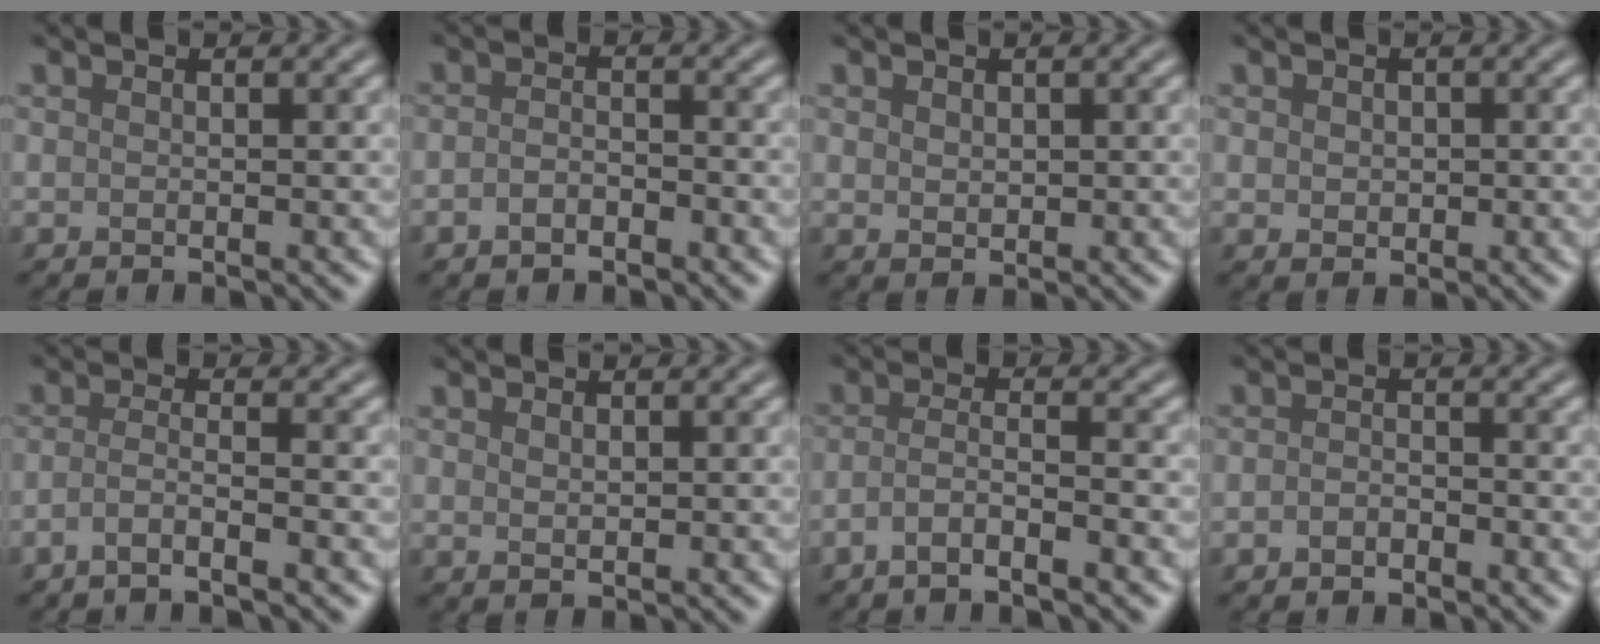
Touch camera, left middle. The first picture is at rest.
{"total": 1.7, "force": [-1.0, 0.9, 1.1], "torque": [-0.022, 0.002, -0.023]}
{"total": 1.1, "force": [0.5, 0.8, 0.6], "torque": [-0.011, -0.003, 0.013]}
{"total": 1.2, "force": [0.2, 1.0, 0.6], "torque": [-0.010, -0.002, 0.005]}
{"total": 2.6, "force": [-1.6, 0.5, 2.0], "torque": [-0.031, -0.001, -0.046]}
{"total": 0.8, "force": [0.4, 0.4, 0.6], "torque": [-0.014, -0.002, 0.011]}
{"total": 3.3, "force": [-1.9, 0.6, 2.6], "torque": [-0.046, 0.003, -0.049]}
{"total": 1.4, "force": [-0.8, 0.7, 0.9], "torque": [-0.018, 0.000, -0.018]}